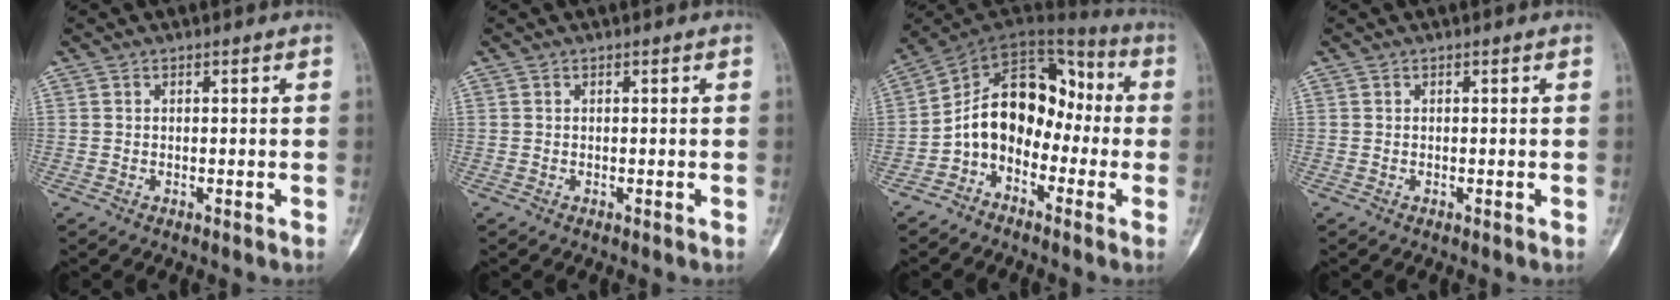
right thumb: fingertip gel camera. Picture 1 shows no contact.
{"total": 0.0}
{"total": 14.7, "force": [-2.9, 10.7, 9.6], "torque": [-0.119, 0.076, -0.064]}
{"total": 0.0}